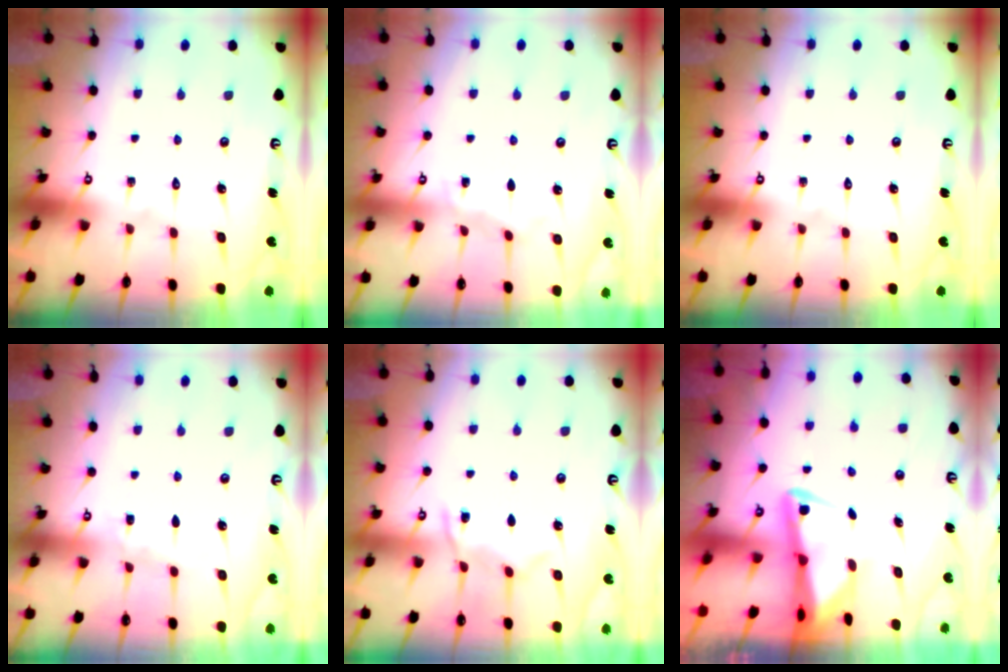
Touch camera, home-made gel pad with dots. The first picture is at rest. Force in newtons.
{"total": 3.4, "press": 3.4, "slide": 0.5}
{"total": 0.0}
{"total": 2.8, "press": 2.8, "slide": 0.4}
{"total": 8.3, "press": 8.3, "slide": 0.8}
{"total": 2.7, "press": 2.6, "slide": 0.6}